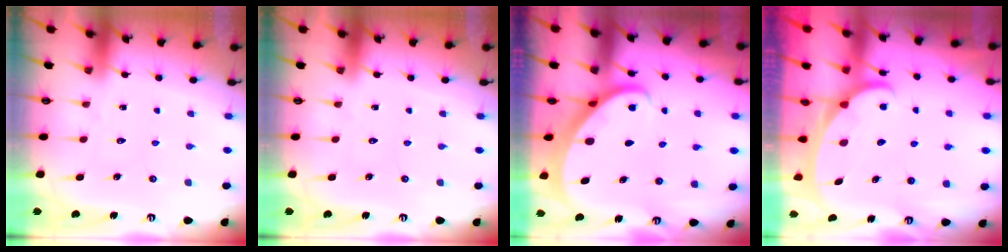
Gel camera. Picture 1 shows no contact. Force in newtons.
{"total": 0.0}
{"total": 2.7, "press": 2.7, "slide": 0.3}
{"total": 2.5, "press": 2.5, "slide": 0.3}